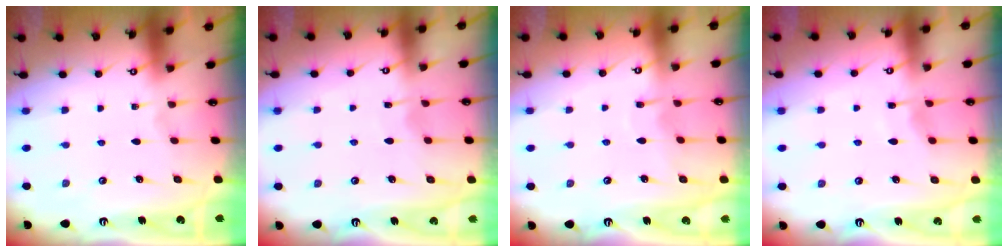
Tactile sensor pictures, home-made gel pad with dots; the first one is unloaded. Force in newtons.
{"total": 3.4, "press": 3.4, "slide": 0.4}
{"total": 7.0, "press": 7.0, "slide": 0.3}
{"total": 3.5, "press": 3.5, "slide": 0.5}